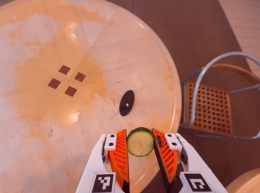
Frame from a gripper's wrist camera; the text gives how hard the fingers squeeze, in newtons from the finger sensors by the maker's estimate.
{"total": 8.9, "left": 9.1, "right": 8.8}